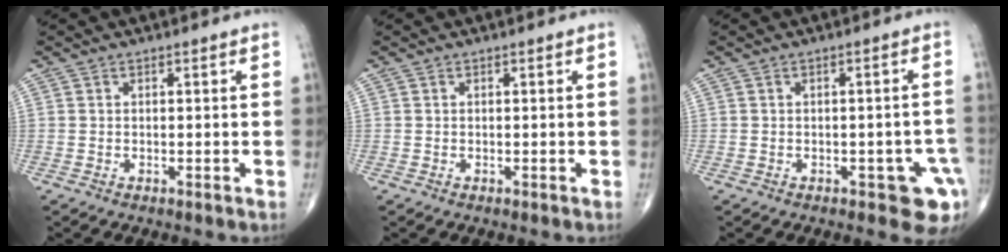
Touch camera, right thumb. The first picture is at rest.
{"total": 0.0}
{"total": 7.1, "force": [-3.0, 3.1, 5.6], "torque": [-0.040, 0.009, -0.033]}